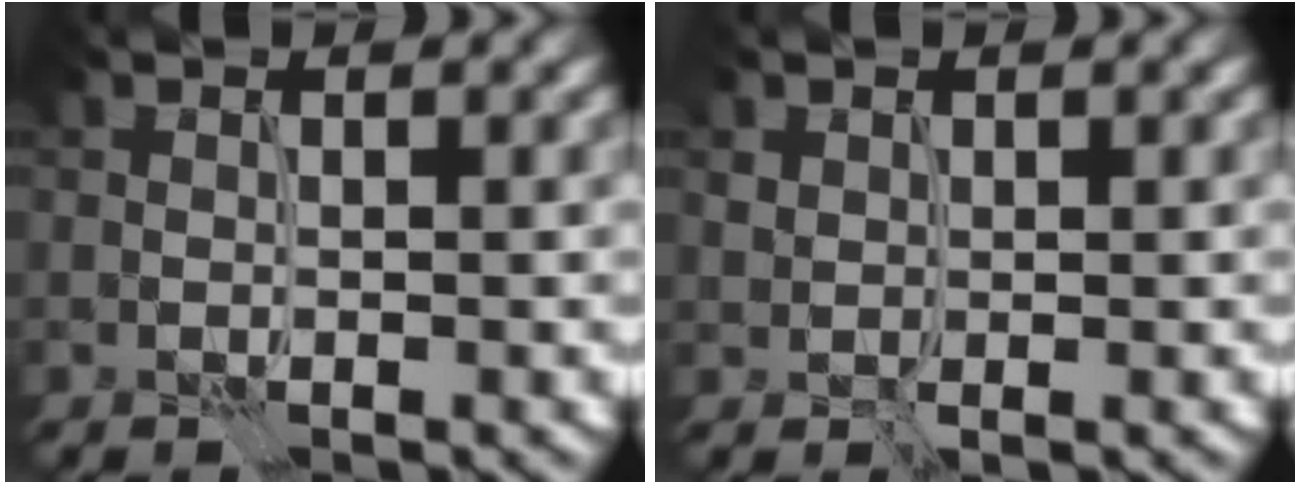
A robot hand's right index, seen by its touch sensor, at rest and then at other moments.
{"total": 0.8, "force": [0.5, 0.6, 0.3], "torque": [-0.005, -0.002, 0.014]}